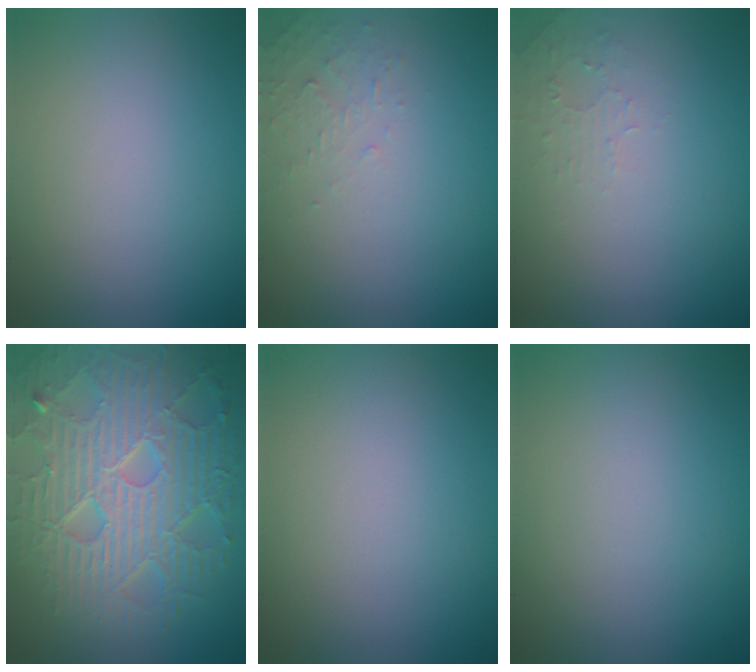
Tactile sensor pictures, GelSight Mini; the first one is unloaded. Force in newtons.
{"total": 1.4, "press": 1.4, "slide": 0.2}
{"total": 1.3, "press": 1.2, "slide": 0.3}
{"total": 8.9, "press": 6.4, "slide": 6.2}
{"total": 0.0}
{"total": 0.0}